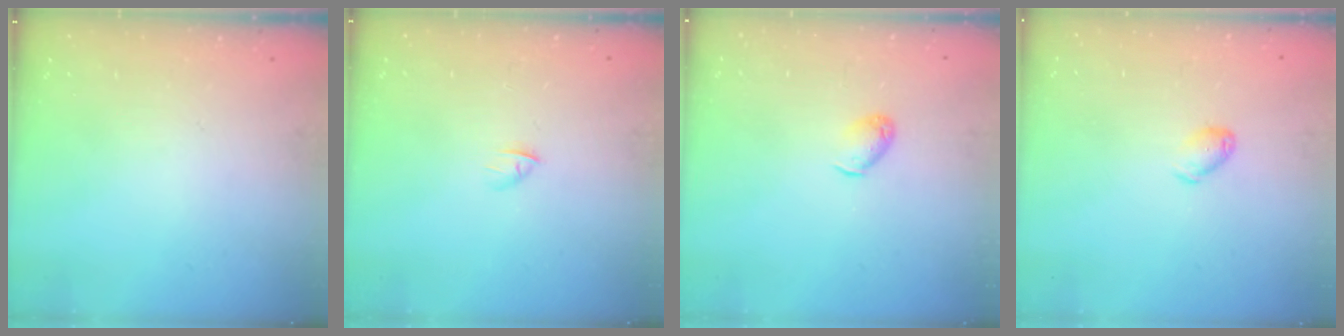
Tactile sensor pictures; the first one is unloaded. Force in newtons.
{"total": 2.8, "press": 2.7, "slide": 0.7}
{"total": 4.5, "press": 4.4, "slide": 0.7}
{"total": 5.1, "press": 5.0, "slide": 0.8}